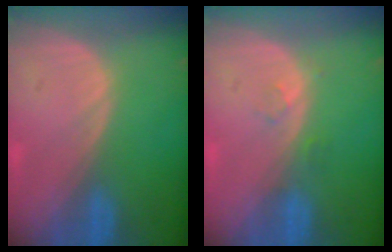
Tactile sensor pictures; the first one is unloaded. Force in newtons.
{"total": 1.4, "press": 1.4, "slide": 0.1}